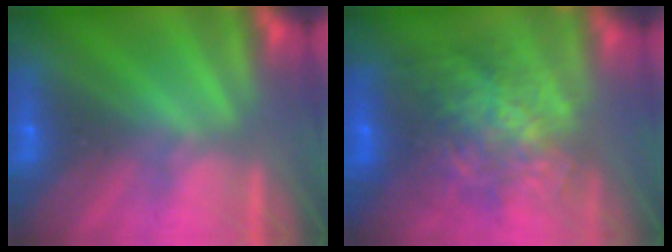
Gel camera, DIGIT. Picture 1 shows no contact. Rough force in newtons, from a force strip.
{"total": 7.1}